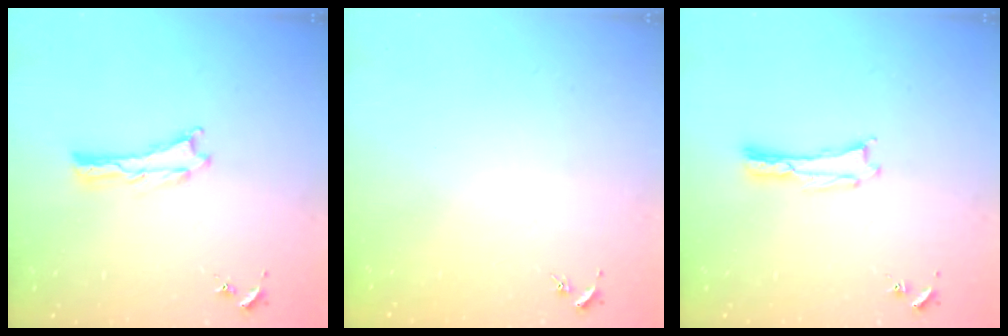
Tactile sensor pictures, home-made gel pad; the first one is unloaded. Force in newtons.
{"total": 0.0}
{"total": 0.0}